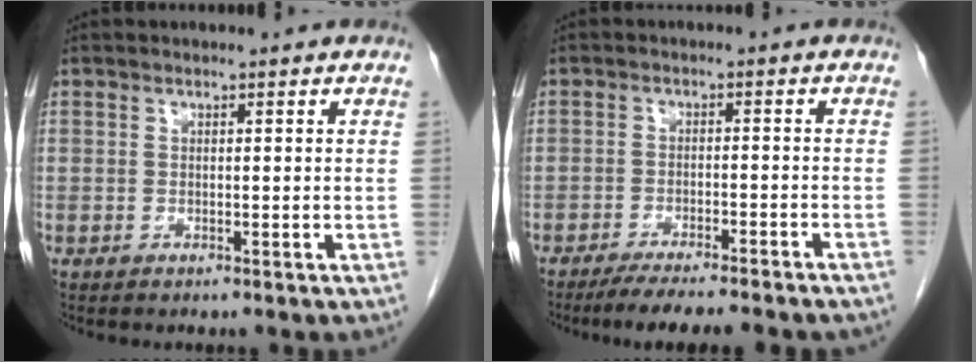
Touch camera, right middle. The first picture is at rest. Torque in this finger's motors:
{"motor_torque": [1.14, -1.00, 0.22, 0.10]}